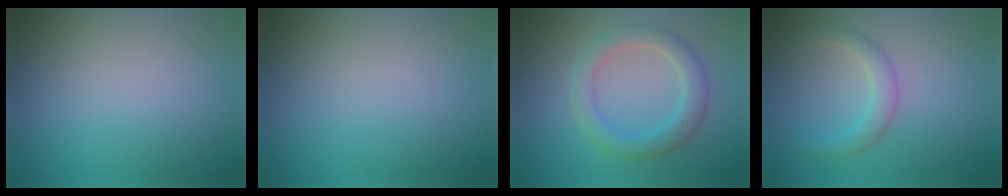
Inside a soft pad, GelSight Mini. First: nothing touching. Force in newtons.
{"total": 0.0}
{"total": 3.5, "press": 3.5, "slide": 0.1}
{"total": 2.2, "press": 2.2, "slide": 0.1}